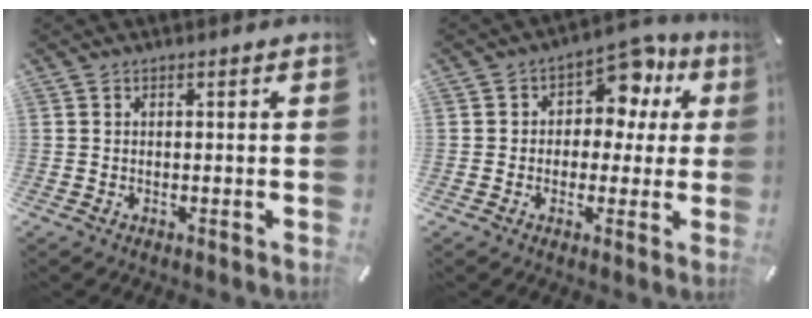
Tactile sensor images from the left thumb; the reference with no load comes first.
{"total": 10.4, "force": [4.4, 7.4, 5.8], "torque": [-0.077, -0.024, 0.075]}